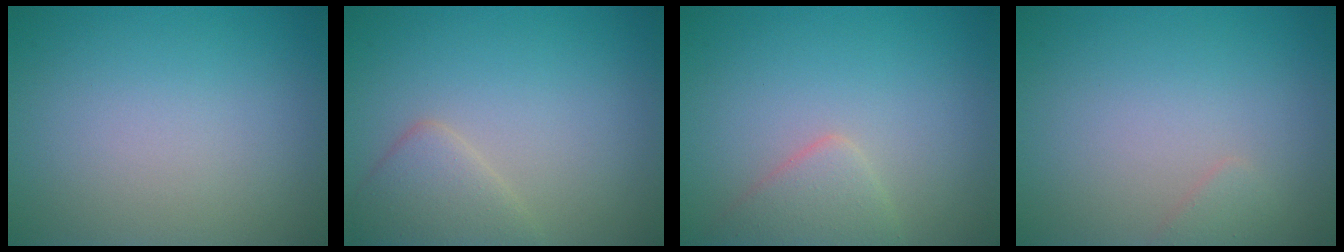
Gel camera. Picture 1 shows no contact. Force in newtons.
{"total": 2.7, "press": 2.7, "slide": 0.1}
{"total": 2.3, "press": 2.3, "slide": 0.0}
{"total": 0.9, "press": 0.9, "slide": 0.1}